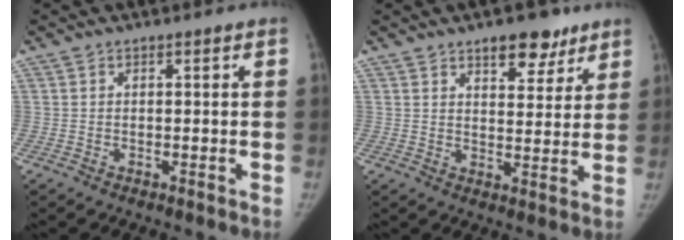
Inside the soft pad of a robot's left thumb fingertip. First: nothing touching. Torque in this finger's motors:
{"motor_torque": [0.32, -0.21, 0.74, -0.41, 0.12]}